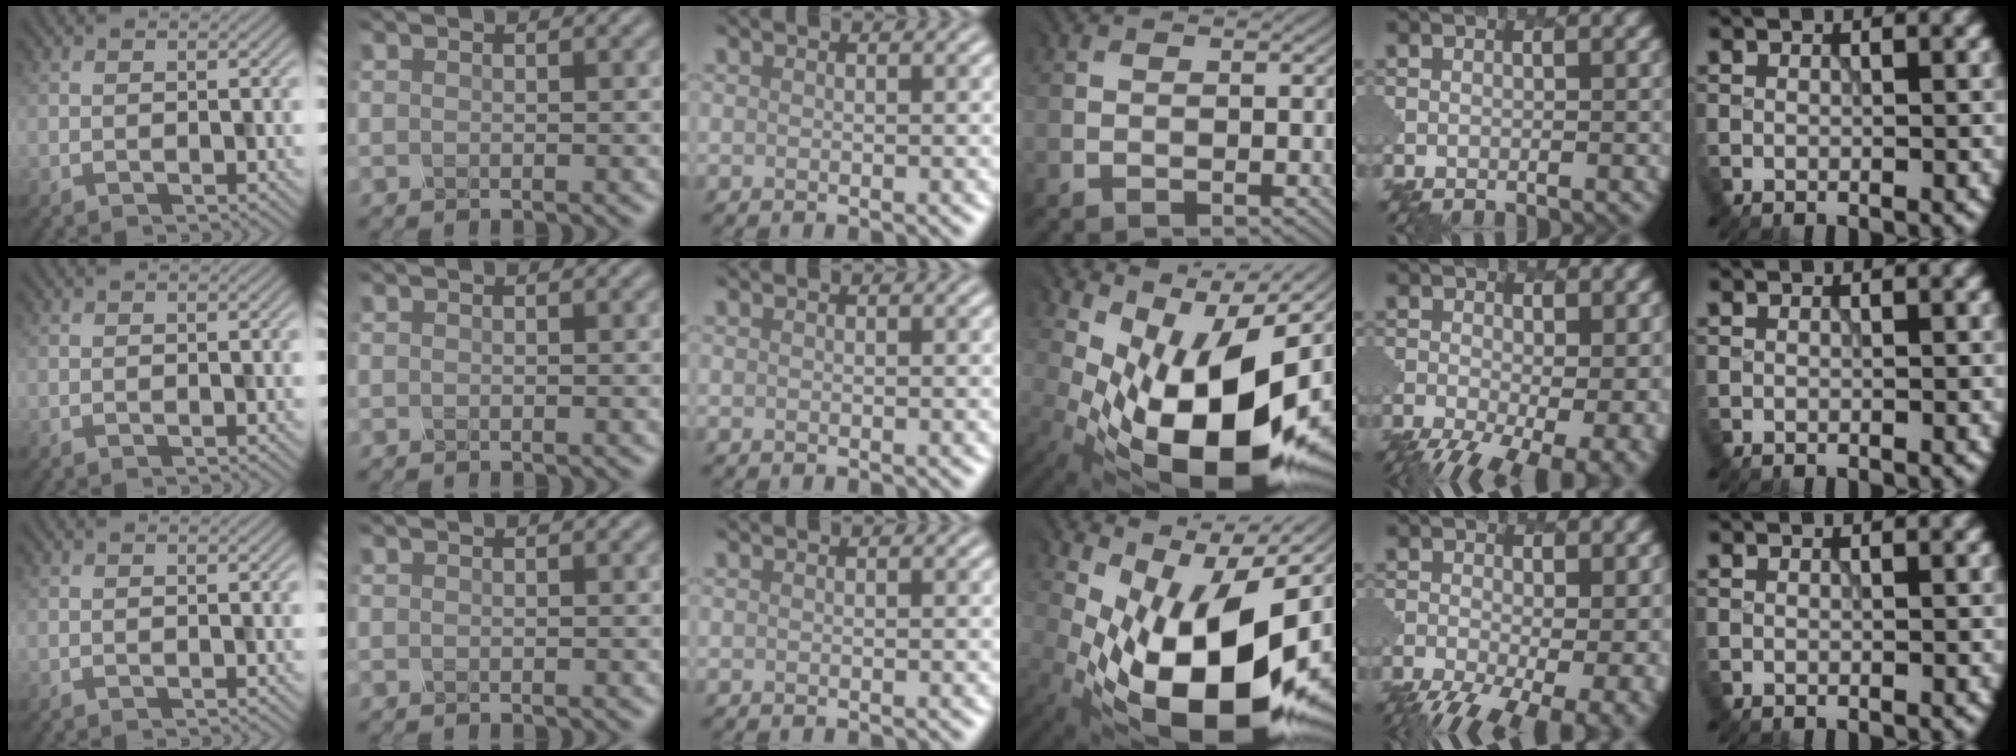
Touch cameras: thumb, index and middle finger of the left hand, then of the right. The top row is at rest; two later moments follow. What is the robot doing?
{"motion": "dispense", "object": "toothpaste"}